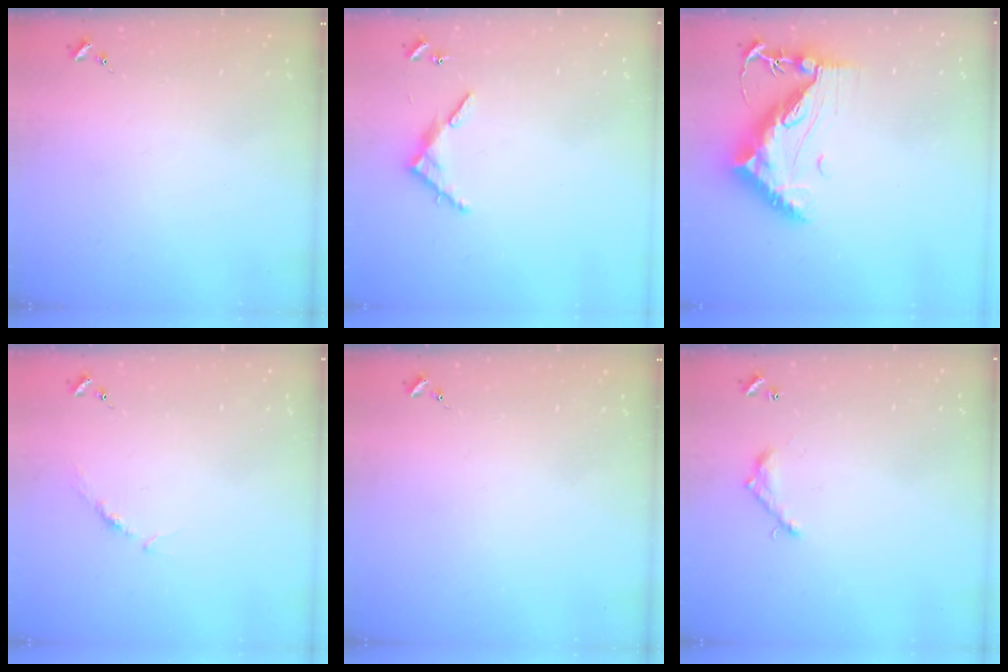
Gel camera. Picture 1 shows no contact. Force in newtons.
{"total": 6.9, "press": 6.9, "slide": 0.5}
{"total": 13.5, "press": 13.4, "slide": 1.3}
{"total": 3.7, "press": 3.7, "slide": 0.5}
{"total": 0.0}
{"total": 7.3, "press": 7.3, "slide": 0.6}